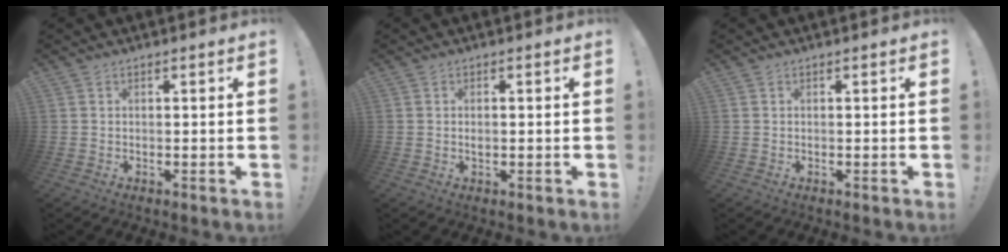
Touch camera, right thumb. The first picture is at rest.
{"total": 0.9, "force": [0.1, 0.5, 0.7], "torque": [-0.007, 0.000, -0.001]}
{"total": 0.0}